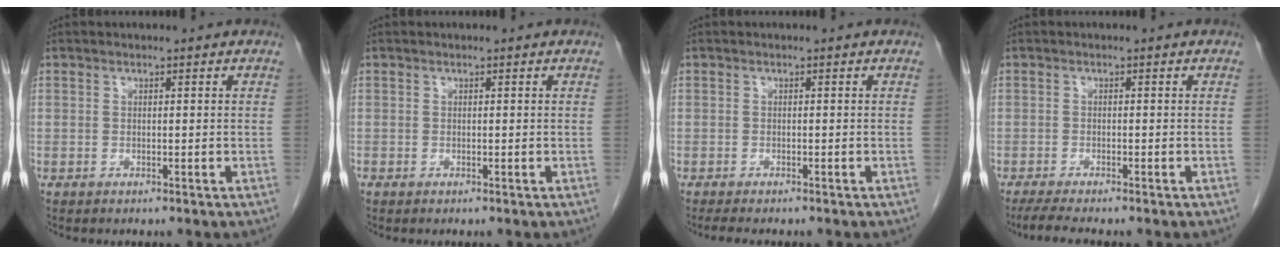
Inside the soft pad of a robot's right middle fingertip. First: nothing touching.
{"total": 0.0}
{"total": 4.5, "force": [-3.8, 0.9, 2.2], "torque": [-0.027, -0.008, -0.050]}
{"total": 4.3, "force": [-3.6, 0.1, 2.3], "torque": [-0.041, -0.011, -0.057]}